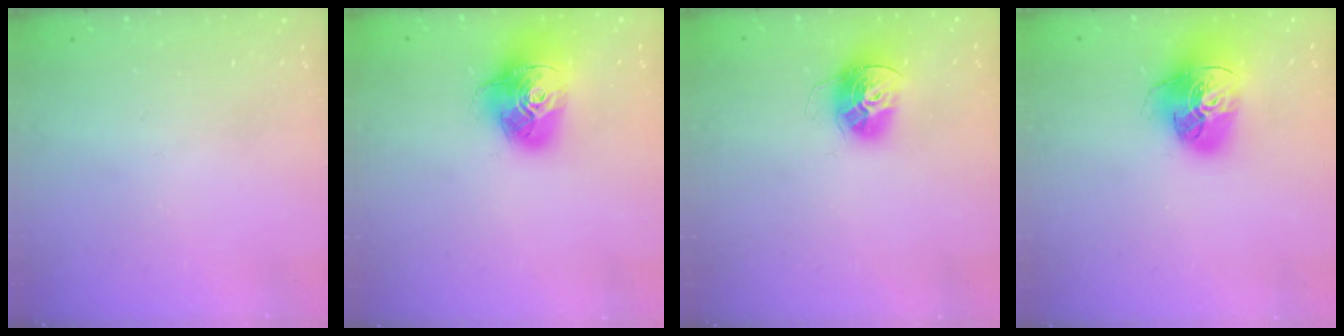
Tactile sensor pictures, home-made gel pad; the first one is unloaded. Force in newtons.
{"total": 16.4, "press": 16.4, "slide": 1.7}
{"total": 13.4, "press": 13.4, "slide": 1.2}
{"total": 18.6, "press": 18.5, "slide": 2.0}